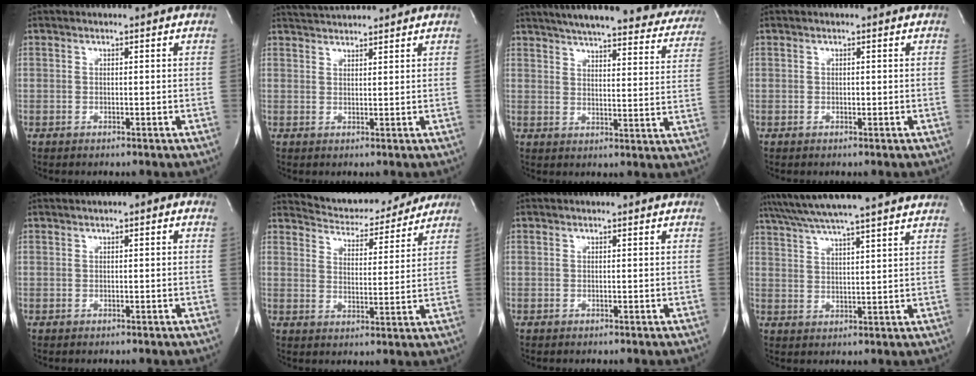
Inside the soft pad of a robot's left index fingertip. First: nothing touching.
{"total": 3.7, "force": [3.7, -0.4, 0.7], "torque": [-0.014, 0.017, 0.061]}
{"total": 30.1, "force": [26.2, 5.8, 13.6], "torque": [-0.209, -0.043, 0.308]}
{"total": 0.8, "force": [-0.8, 0.1, 0.1], "torque": [0.001, -0.010, -0.016]}
{"total": 1.4, "force": [0.6, 0.5, 1.2], "torque": [-0.014, 0.007, 0.004]}
{"total": 12.7, "force": [12.2, 3.1, 2.2], "torque": [-0.027, 0.004, 0.168]}
{"total": 0.0}
{"total": 19.6, "force": [17.4, -0.3, 9.0], "torque": [-0.160, 0.018, 0.243]}